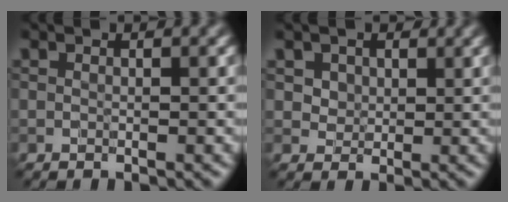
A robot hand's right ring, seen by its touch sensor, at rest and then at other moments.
{"total": 3.5, "force": [2.1, 2.5, 1.4], "torque": [-0.045, 0.002, 0.039]}